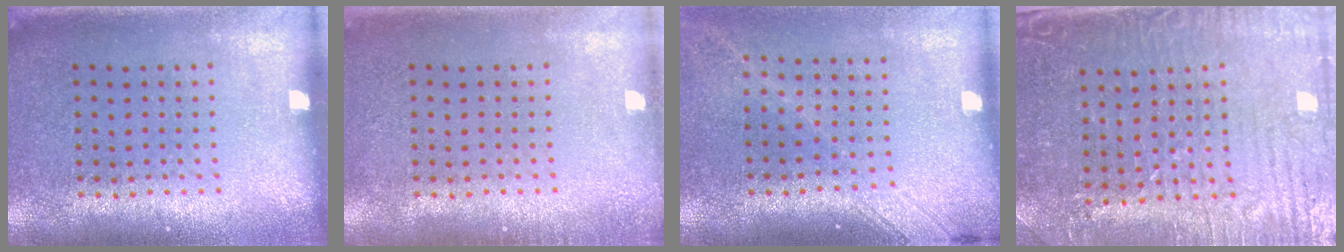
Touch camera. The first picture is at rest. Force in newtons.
{"total": 0.9, "press": 0.8, "slide": 0.2}
{"total": 1.7, "press": 1.3, "slide": 1.1}
{"total": 3.9, "press": 3.5, "slide": 1.8}